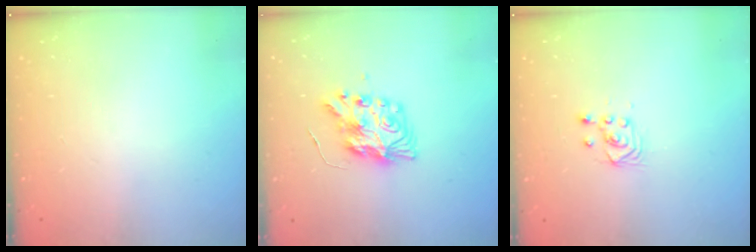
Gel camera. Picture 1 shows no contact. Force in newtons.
{"total": 9.8, "press": 9.8, "slide": 0.9}
{"total": 2.9, "press": 2.6, "slide": 1.3}